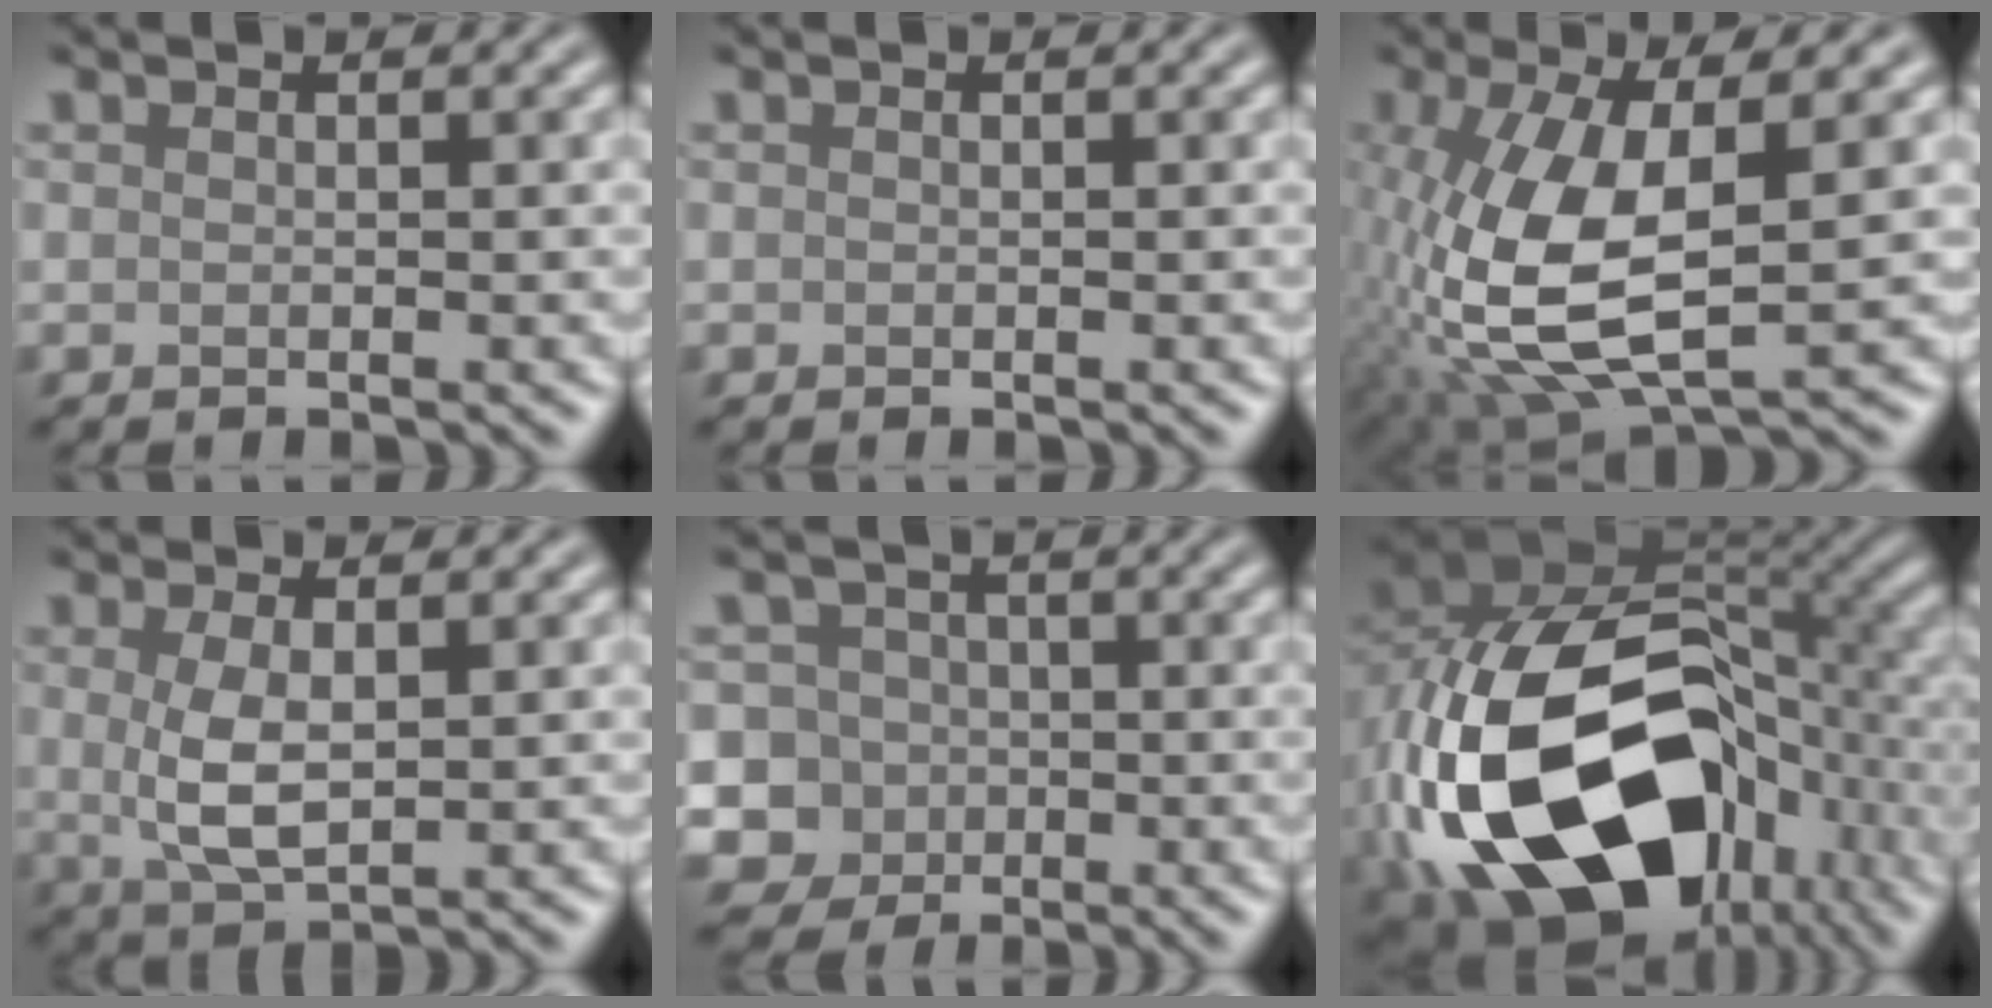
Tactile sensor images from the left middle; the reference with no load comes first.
{"total": 0.0}
{"total": 10.4, "force": [-1.1, 4.5, 9.3], "torque": [-0.221, -0.009, -0.020]}
{"total": 3.8, "force": [0.2, 1.7, 3.4], "torque": [-0.084, -0.003, 0.010]}
{"total": 8.0, "force": [-1.9, 7.6, 1.8], "torque": [-0.036, 0.015, -0.071]}
{"total": 21.5, "force": [-6.4, 13.4, 15.6], "torque": [-0.346, -0.035, -0.089]}